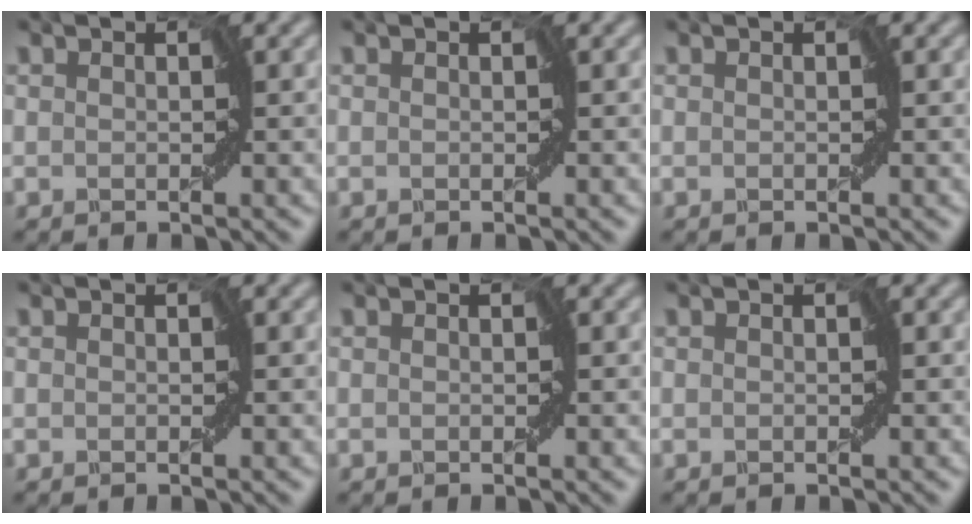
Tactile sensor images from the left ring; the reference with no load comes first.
{"total": 0.0}
{"total": 0.0}
{"total": 0.0}
{"total": 0.0}
{"total": 0.0}